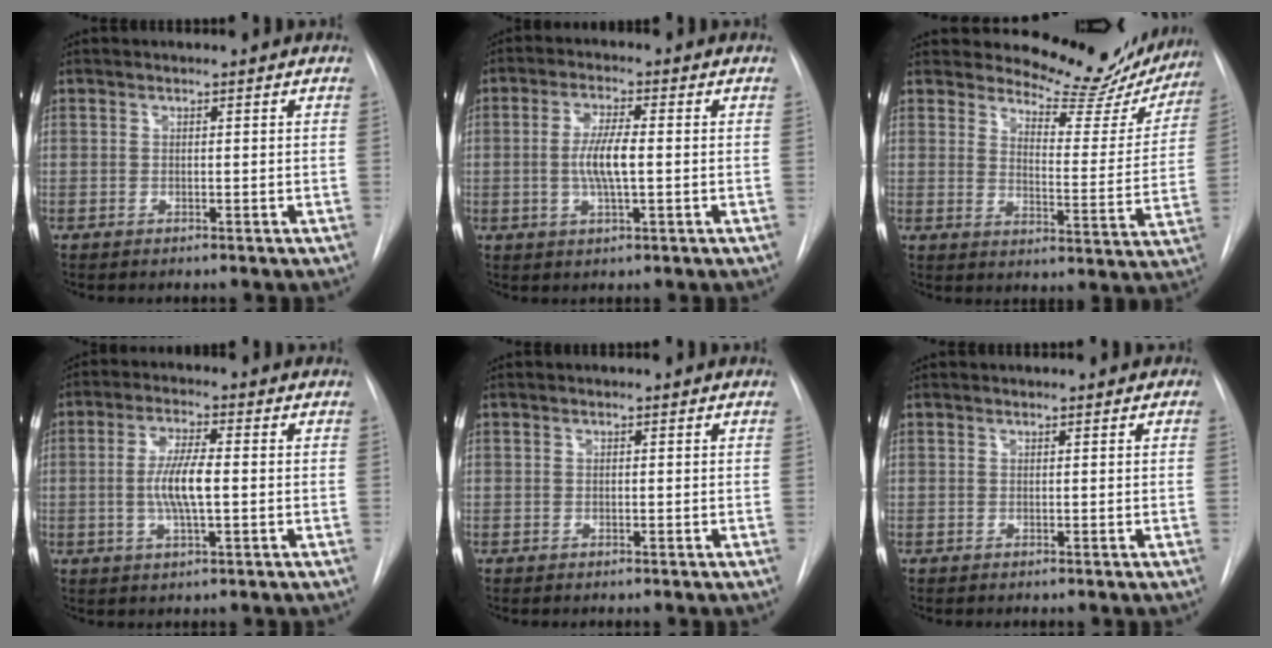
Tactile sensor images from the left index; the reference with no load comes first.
{"total": 5.8, "force": [-0.3, 0.9, 5.7], "torque": [-0.118, -0.001, -0.008]}
{"total": 15.3, "force": [14.2, 4.6, 3.1], "torque": [-0.022, -0.053, 0.159]}
{"total": 6.7, "force": [-0.4, 1.1, 6.6], "torque": [-0.135, -0.001, -0.011]}
{"total": 0.0}
{"total": 0.6, "force": [0.4, 0.4, 0.1], "torque": [0.002, 0.000, 0.000]}